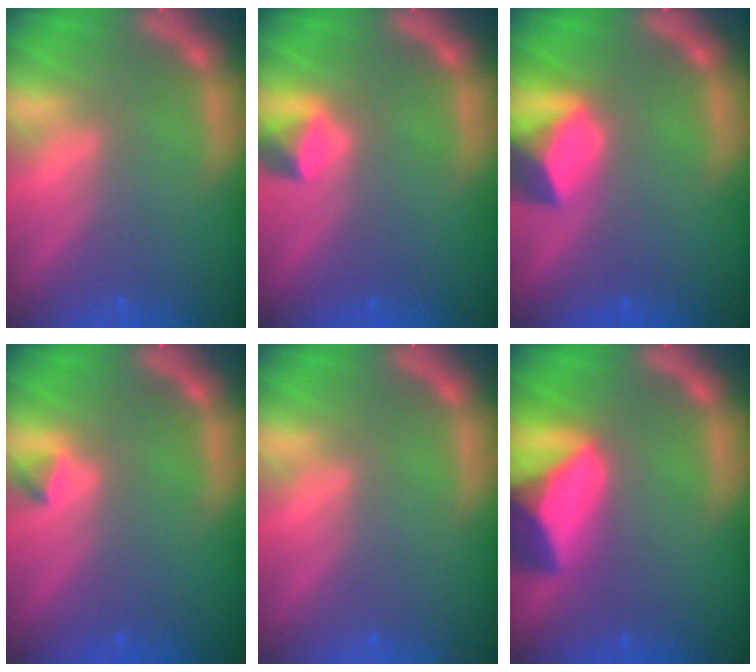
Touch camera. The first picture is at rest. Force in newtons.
{"total": 1.9}
{"total": 4.9}
{"total": 0.9}
{"total": 0.0}
{"total": 10.0}